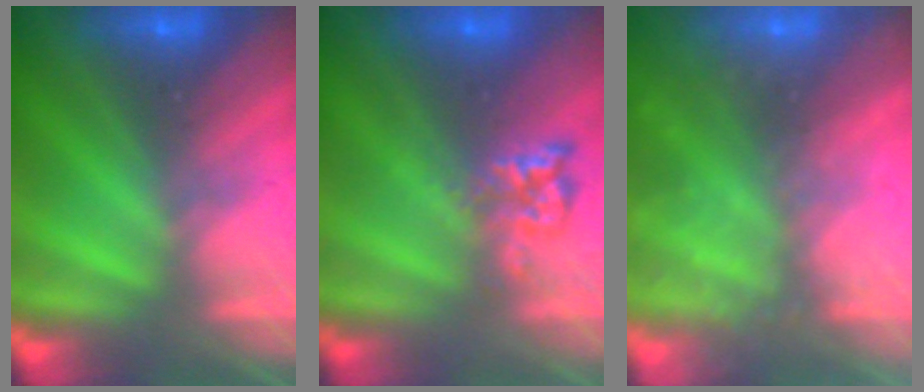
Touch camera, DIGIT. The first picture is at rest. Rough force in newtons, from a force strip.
{"total": 2.4}
{"total": 6.7}